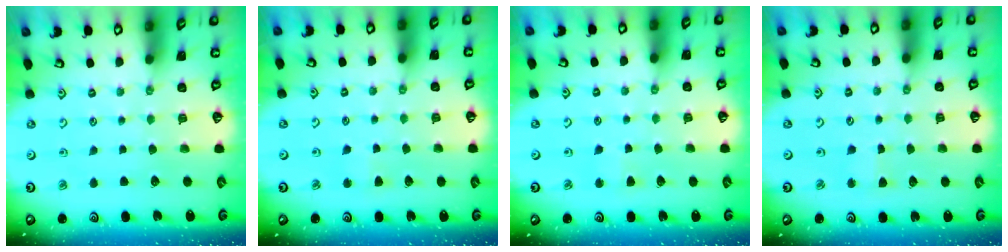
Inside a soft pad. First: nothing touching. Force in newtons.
{"total": 2.0, "press": 2.0, "slide": 0.4}
{"total": 2.0, "press": 2.0, "slide": 0.4}
{"total": 2.6, "press": 2.6, "slide": 0.2}